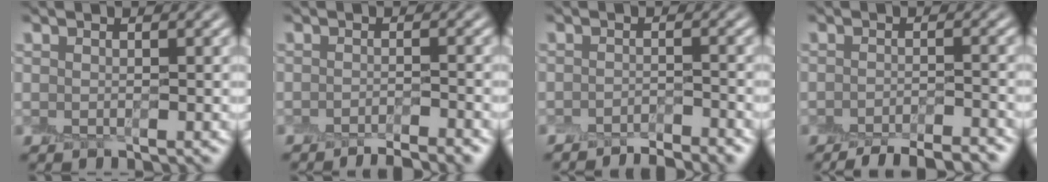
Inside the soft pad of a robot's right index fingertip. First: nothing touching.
{"total": 3.3, "force": [-2.9, 0.2, 1.4], "torque": [-0.022, 0.000, -0.043]}
{"total": 3.1, "force": [-2.9, 0.1, 0.9], "torque": [-0.013, 0.001, -0.045]}
{"total": 5.8, "force": [-5.1, 1.2, 2.4], "torque": [-0.036, -0.005, -0.067]}